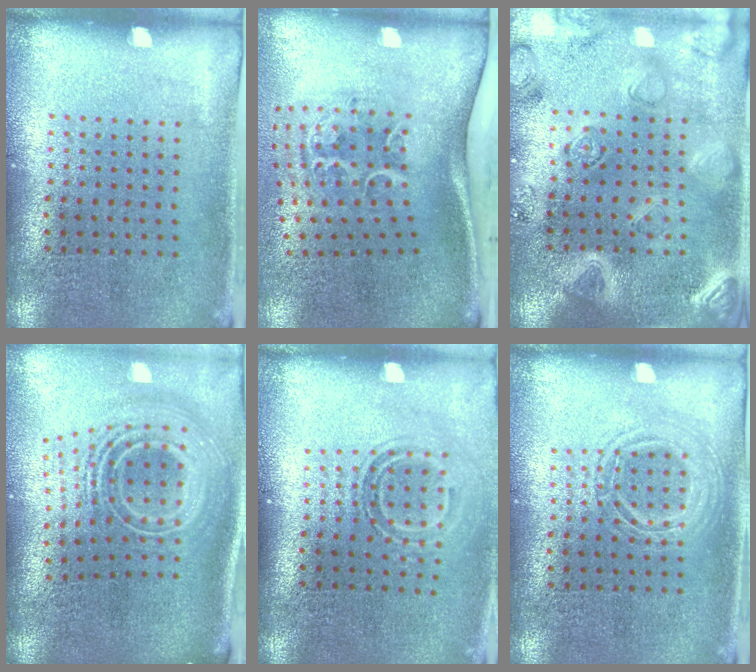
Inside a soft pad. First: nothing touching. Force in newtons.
{"total": 2.3, "press": 1.4, "slide": 1.9}
{"total": 3.0, "press": 2.9, "slide": 0.8}
{"total": 2.9, "press": 1.9, "slide": 2.1}
{"total": 1.6, "press": 1.1, "slide": 1.2}
{"total": 2.0, "press": 2.0, "slide": 0.3}